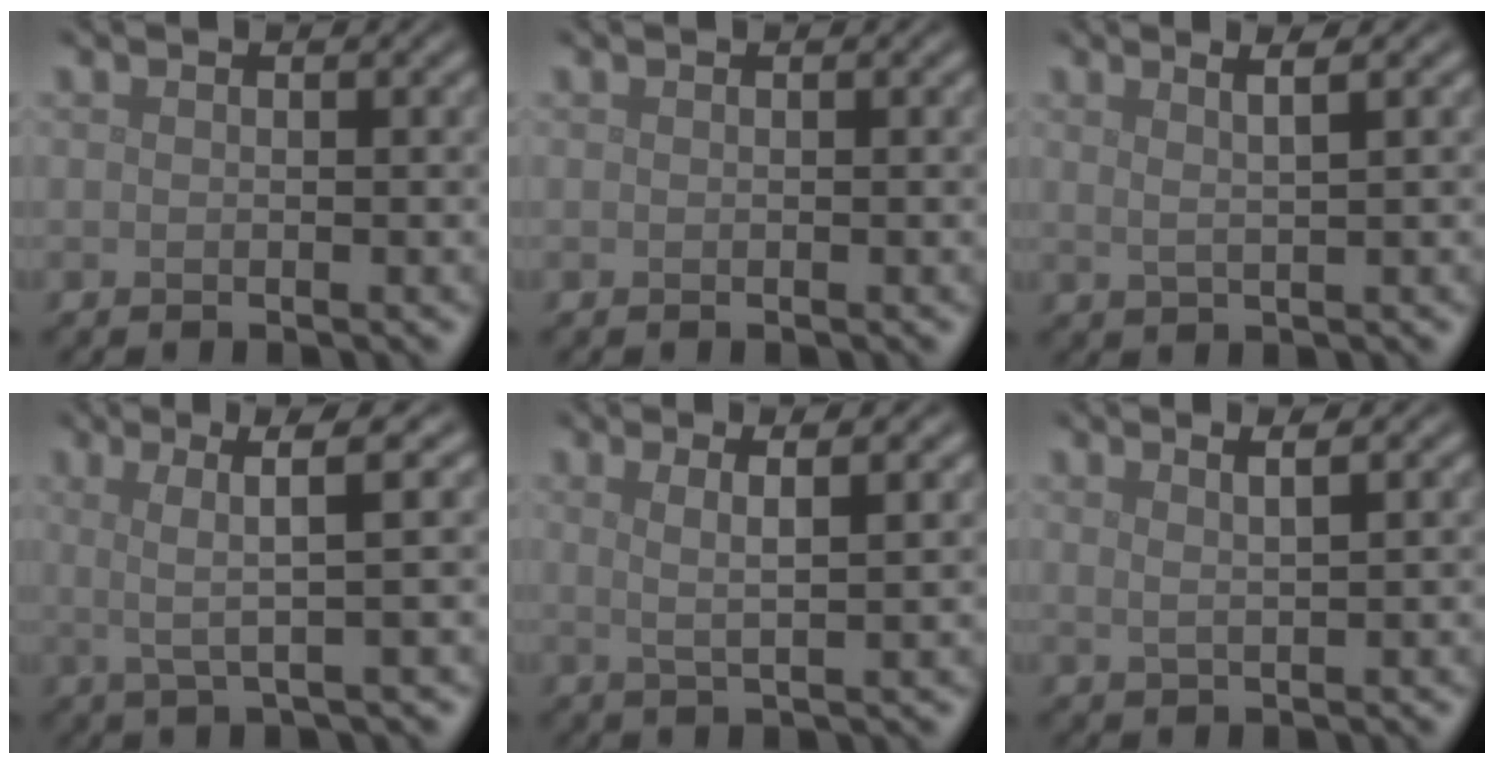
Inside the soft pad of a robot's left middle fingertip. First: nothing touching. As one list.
[{"total": 0.0}, {"total": 2.8, "force": [1.5, 0.9, 2.2], "torque": [-0.025, 0.006, 0.006]}, {"total": 4.3, "force": [1.2, 0.6, 4.1], "torque": [-0.075, 0.011, 0.022]}, {"total": 3.5, "force": [1.5, 0.8, 3.1], "torque": [-0.047, 0.006, 0.011]}, {"total": 2.5, "force": [1.4, 0.8, 1.9], "torque": [-0.020, 0.003, 0.005]}]